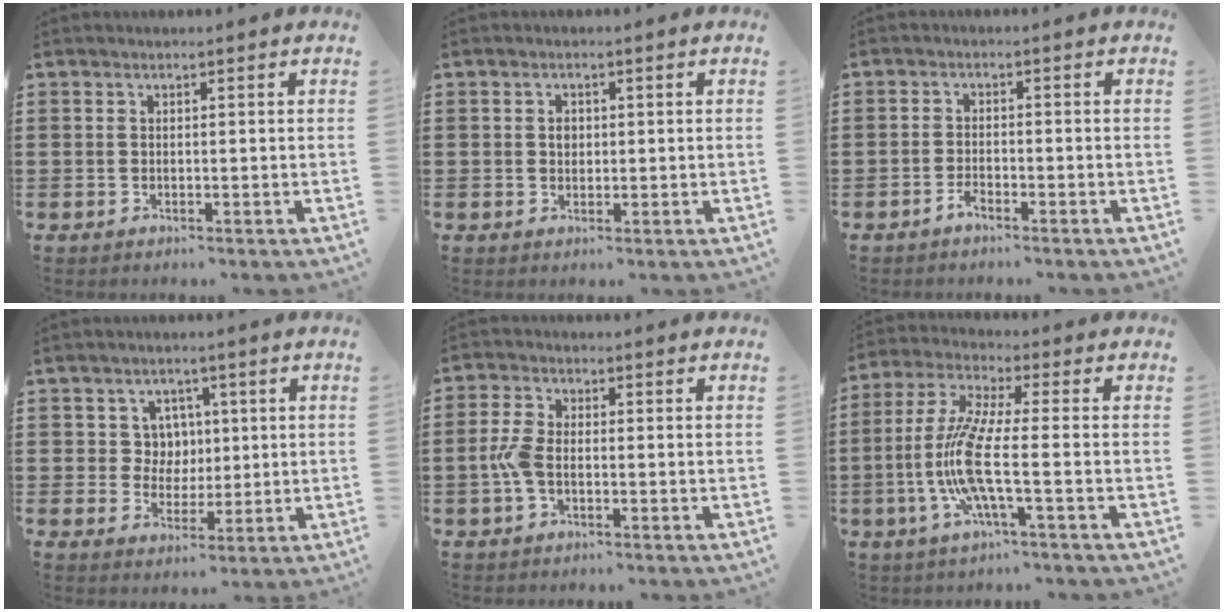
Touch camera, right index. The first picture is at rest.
{"total": 1.5, "force": [0.2, 1.2, 0.9], "torque": [-0.020, 0.007, 0.003]}
{"total": 1.9, "force": [-1.7, 0.4, 0.8], "torque": [-0.018, 0.002, -0.033]}
{"total": 4.9, "force": [1.2, 4.4, 1.6], "torque": [-0.053, 0.017, 0.020]}
{"total": 4.1, "force": [-1.0, 2.1, 3.4], "torque": [-0.090, -0.005, -0.024]}
{"total": 10.6, "force": [-2.4, 1.8, 10.2], "torque": [-0.236, -0.022, -0.055]}